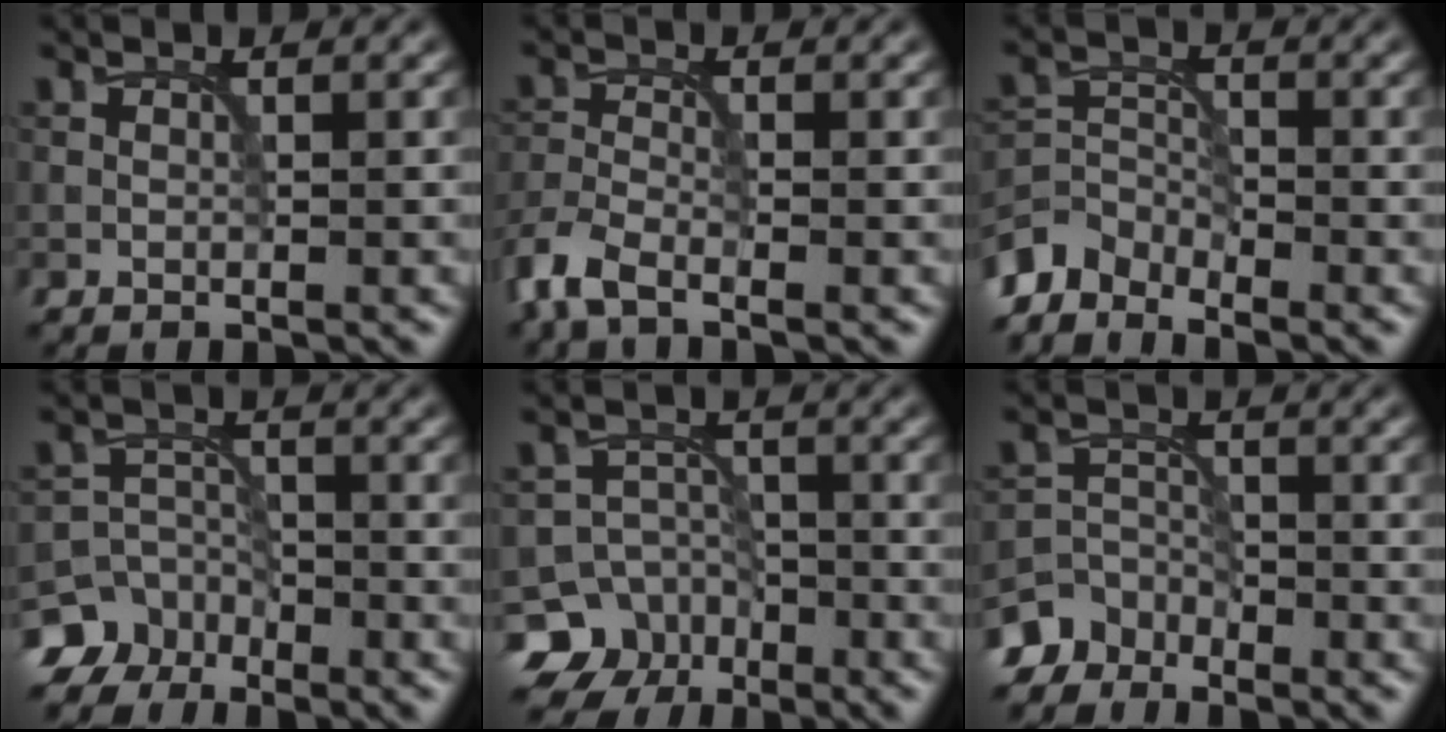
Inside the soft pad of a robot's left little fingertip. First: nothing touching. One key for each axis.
{"total": 3.7, "fx": -2.9, "fy": 1.2, "fz": 2.0, "tx": -0.052, "ty": -0.011, "tz": -0.072}
{"total": 3.7, "fx": -3.4, "fy": 1.2, "fz": 0.5, "tx": -0.007, "ty": -0.002, "tz": -0.081}
{"total": 7.0, "fx": -5.2, "fy": 4.6, "fz": 0.9, "tx": 0.000, "ty": -0.012, "tz": -0.098}
{"total": 7.8, "fx": -5.1, "fy": 5.9, "fz": 1.1, "tx": -0.006, "ty": -0.012, "tz": -0.095}
{"total": 4.1, "fx": -3.5, "fy": 2.0, "fz": 0.3, "tx": 0.006, "ty": -0.002, "tz": -0.070}